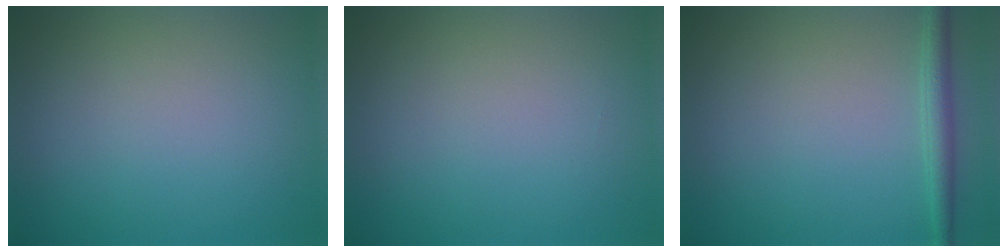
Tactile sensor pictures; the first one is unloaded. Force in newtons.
{"total": 0.0}
{"total": 2.0, "press": 2.0, "slide": 0.1}